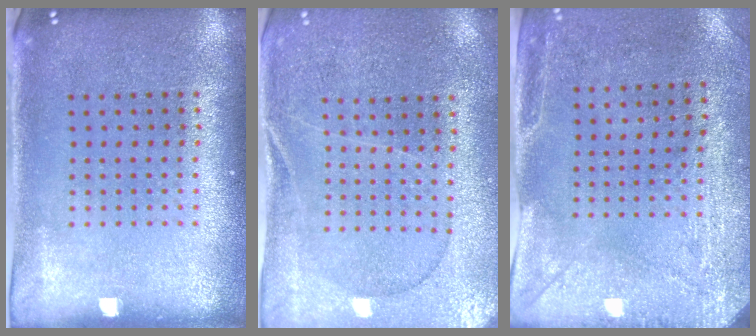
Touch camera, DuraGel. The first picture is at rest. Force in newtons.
{"total": 0.5, "press": 0.4, "slide": 0.4}
{"total": 2.9, "press": 2.3, "slide": 1.8}